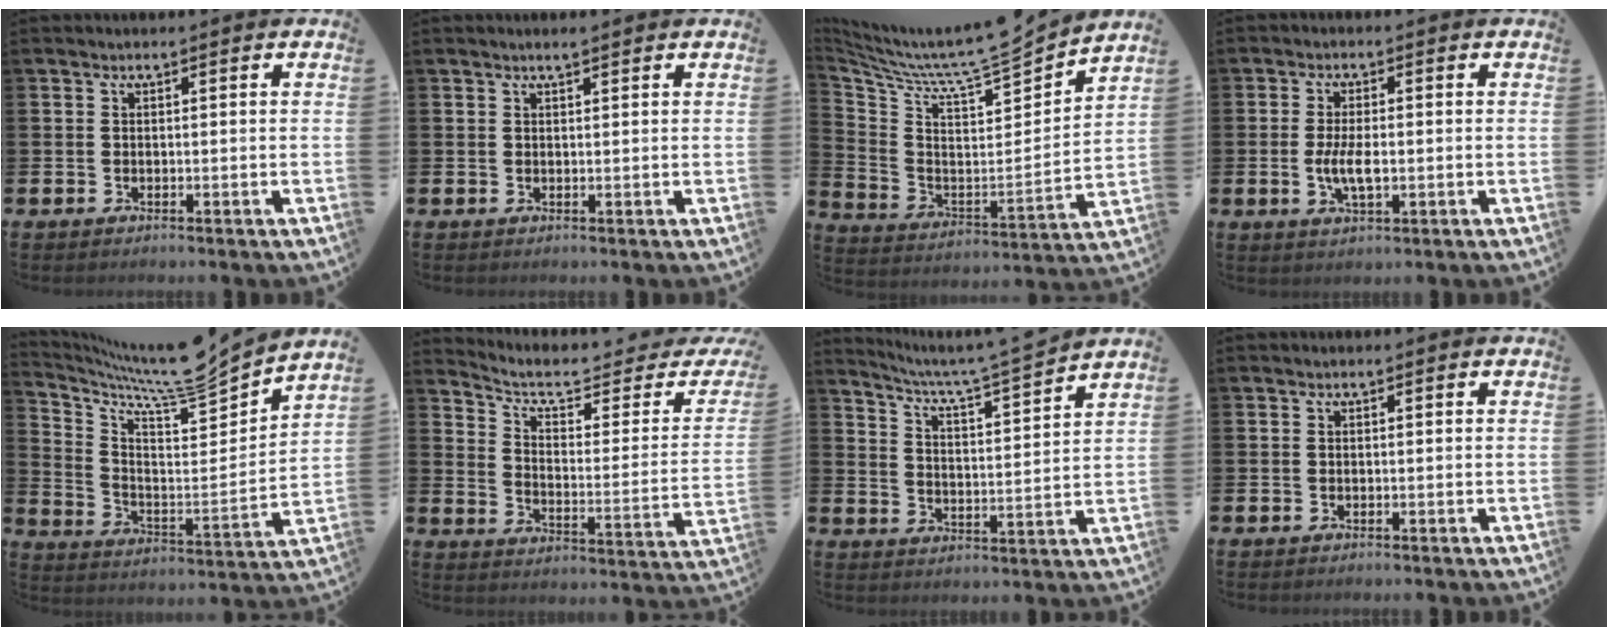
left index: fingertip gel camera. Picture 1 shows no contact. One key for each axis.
{"total": 1.1, "fx": 1.0, "fy": 0.1, "fz": 0.5, "tx": 0.001, "ty": -0.002, "tz": 0.015}
{"total": 7.7, "fx": 6.9, "fy": 0.9, "fz": 3.4, "tx": -0.104, "ty": -0.063, "tz": 0.110}
{"total": 4.4, "fx": -0.5, "fy": 2.0, "fz": 3.9, "tx": -0.071, "ty": -0.003, "tz": -0.013}
{"total": 8.4, "fx": 7.6, "fy": 1.2, "fz": 3.5, "tx": -0.090, "ty": -0.068, "tz": 0.123}
{"total": 6.3, "fx": 4.9, "fy": 2.1, "fz": 3.2, "tx": -0.083, "ty": -0.035, "tz": 0.078}
{"total": 6.9, "fx": 6.5, "fy": -0.1, "fz": 2.3, "tx": -0.067, "ty": -0.057, "tz": 0.106}
{"total": 0.0}